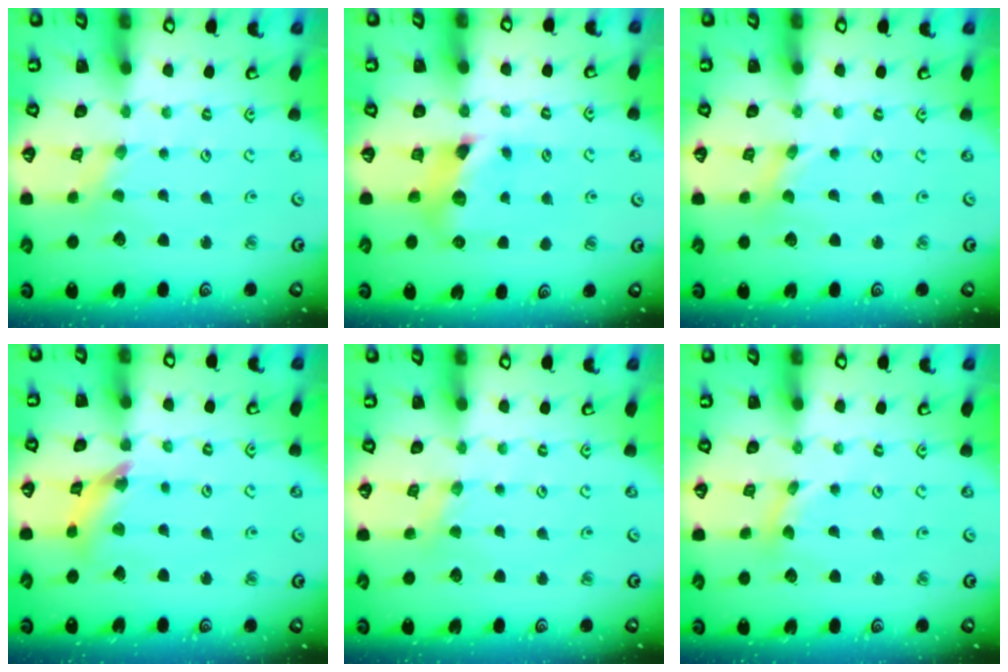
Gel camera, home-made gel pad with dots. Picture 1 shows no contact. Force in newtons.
{"total": 6.8, "press": 6.8, "slide": 0.5}
{"total": 0.0}
{"total": 10.0, "press": 10.0, "slide": 1.1}
{"total": 2.5, "press": 2.4, "slide": 0.4}
{"total": 2.9, "press": 2.8, "slide": 0.4}